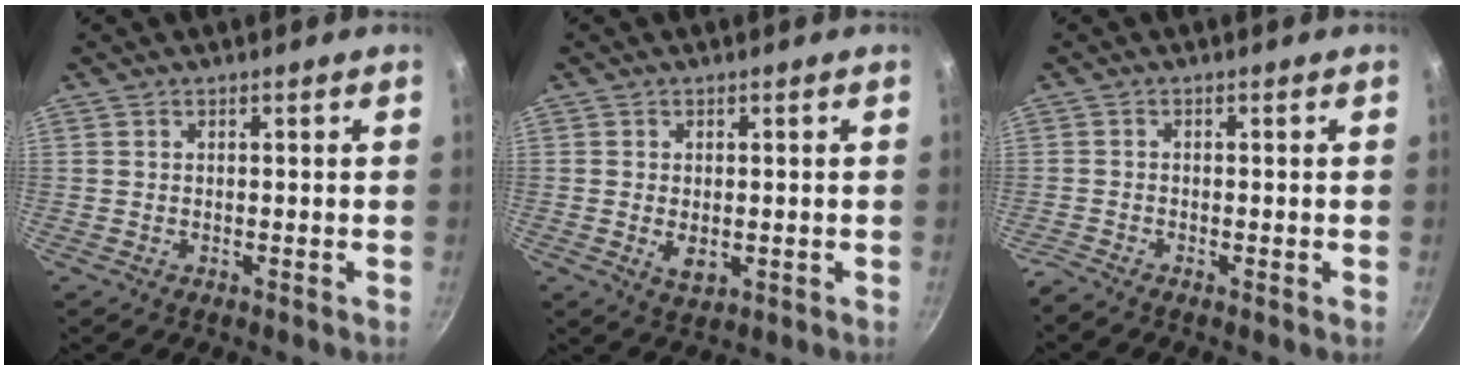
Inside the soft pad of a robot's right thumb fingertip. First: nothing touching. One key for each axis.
{"total": 3.6, "fx": -0.4, "fy": 2.3, "fz": 2.8, "tx": -0.046, "ty": -0.010, "tz": -0.001}
{"total": 1.5, "fx": -1.2, "fy": 0.2, "fz": 0.8, "tx": -0.031, "ty": 0.005, "tz": -0.031}